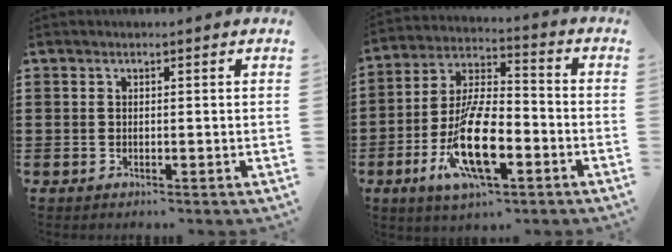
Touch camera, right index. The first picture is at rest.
{"total": 13.4, "force": [-5.4, 5.2, 11.1], "torque": [-0.235, 0.002, -0.099]}